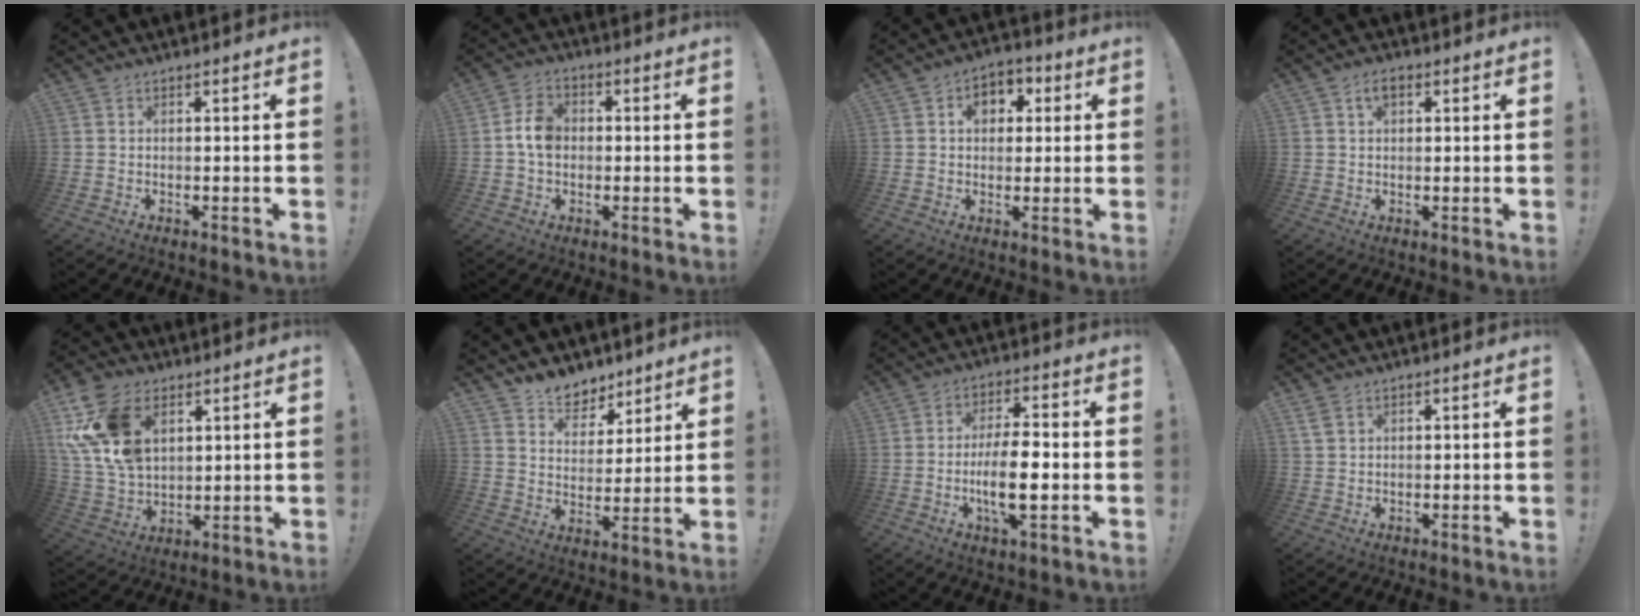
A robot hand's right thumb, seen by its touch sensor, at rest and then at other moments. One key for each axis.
{"total": 7.3, "fx": -0.1, "fy": 5.4, "fz": 4.9, "tx": -0.083, "ty": 0.016, "tz": 0.001}
{"total": 7.2, "fx": 1.9, "fy": 5.7, "fz": 4.0, "tx": -0.048, "ty": 0.002, "tz": 0.032}
{"total": 3.5, "fx": 1.5, "fy": 2.0, "fz": 2.6, "tx": -0.041, "ty": 0.004, "tz": 0.023}
{"total": 18.5, "fx": 7.3, "fy": 12.3, "fz": 11.7, "tx": -0.245, "ty": -0.026, "tz": 0.139}
{"total": 8.7, "fx": 7.1, "fy": 4.8, "fz": 1.5, "tx": -0.033, "ty": -0.055, "tz": 0.140}
{"total": 11.1, "fx": -2.3, "fy": 3.3, "fz": 10.3, "tx": -0.188, "ty": -0.002, "tz": -0.045}
{"total": 2.6, "fx": 1.6, "fy": 1.2, "fz": 1.6, "tx": -0.027, "ty": -0.003, "tz": 0.031}